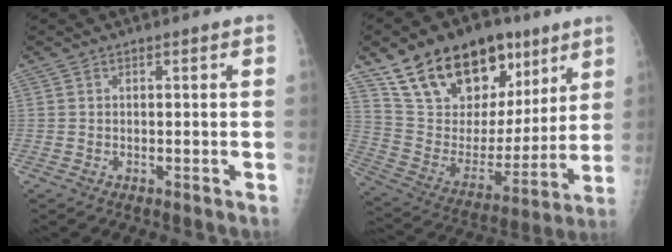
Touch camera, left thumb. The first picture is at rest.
{"total": 24.6, "force": [15.1, 14.3, 13.2], "torque": [-0.177, -0.034, 0.266]}